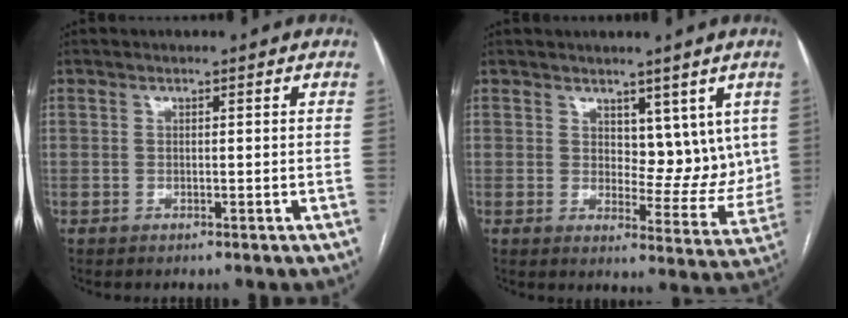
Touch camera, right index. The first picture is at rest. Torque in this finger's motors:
{"motor_torque": [0.09, 0.23, -0.02, 0.00]}